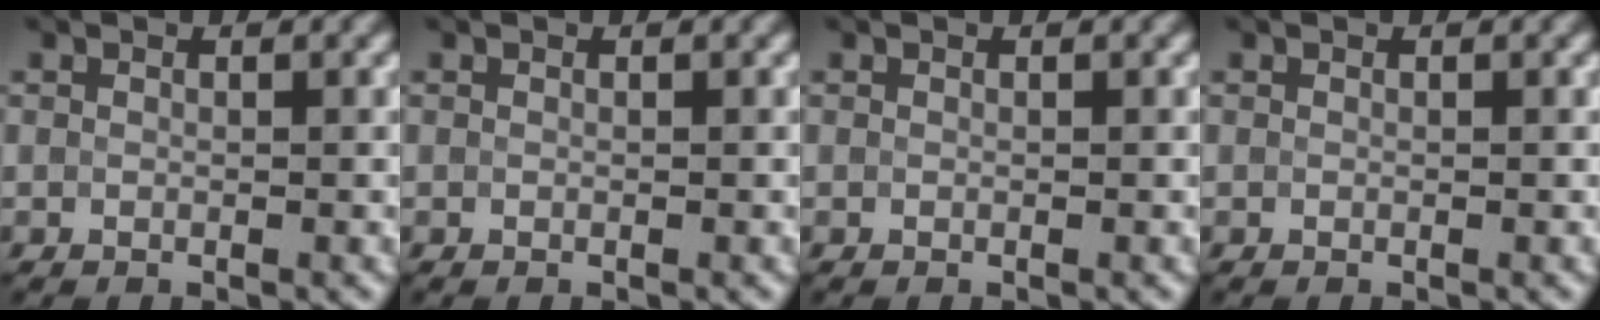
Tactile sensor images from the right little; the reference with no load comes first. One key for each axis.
{"total": 0.0}
{"total": 0.0}
{"total": 0.0}